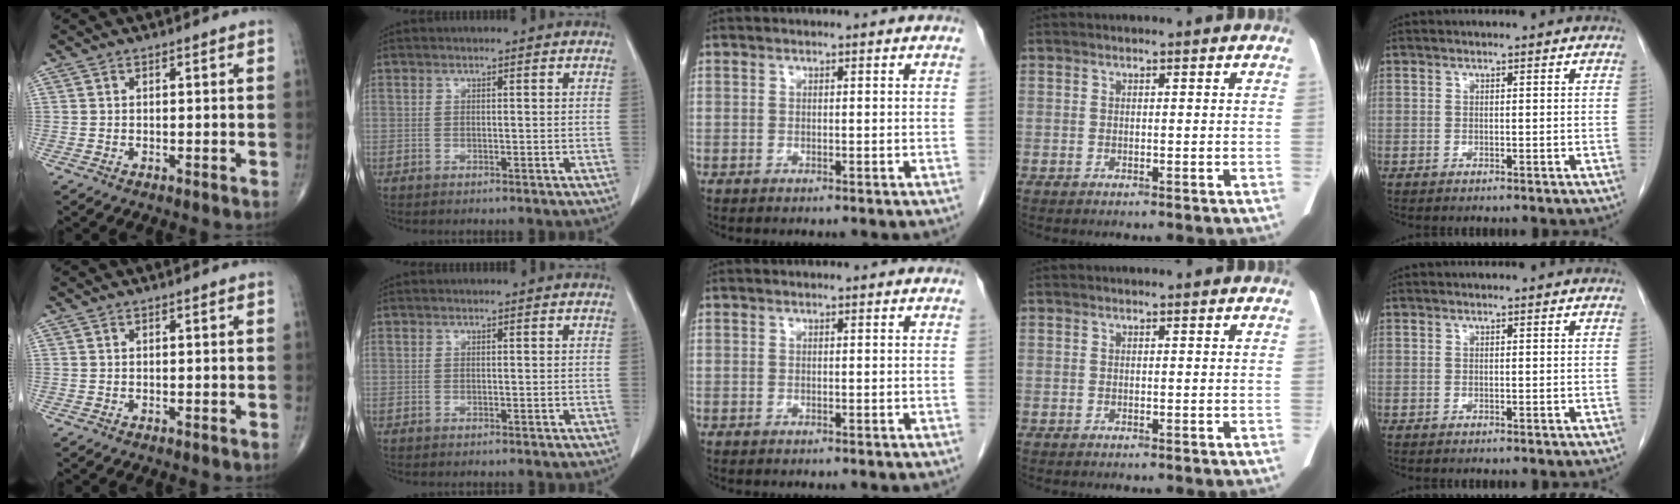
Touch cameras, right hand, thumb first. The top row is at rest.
{}